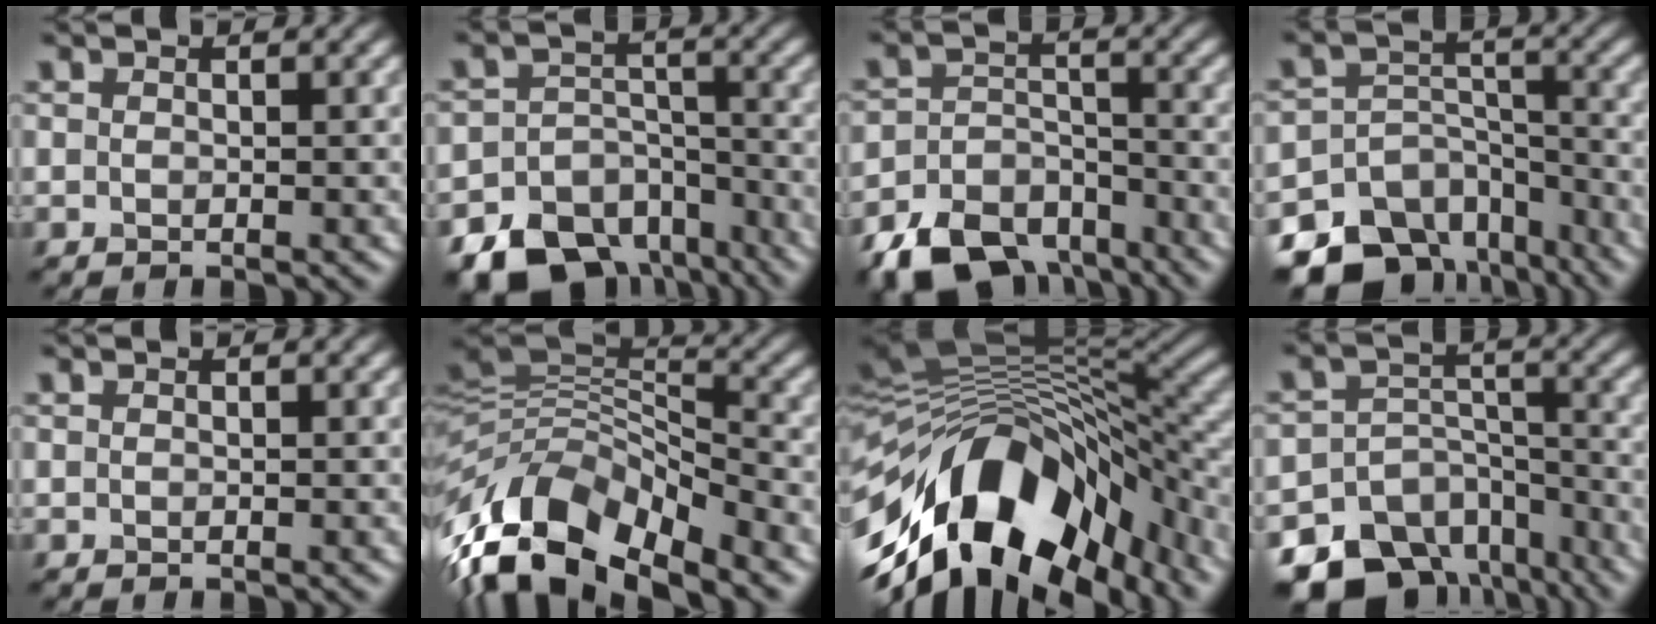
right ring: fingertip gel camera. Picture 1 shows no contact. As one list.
[{"total": 13.0, "force": [-9.6, 8.1, 3.4], "torque": [-0.063, -0.025, -0.136]}, {"total": 8.3, "force": [-6.4, 4.4, 3.1], "torque": [-0.051, -0.011, -0.115]}, {"total": 13.6, "force": [-10.3, 8.4, 3.1], "torque": [-0.061, -0.015, -0.140]}, {"total": 0.0}, {"total": 12.2, "force": [-6.8, 6.1, 8.1], "torque": [-0.163, 0.011, -0.129]}, {"total": 15.6, "force": [-5.9, 8.1, 12.0], "torque": [-0.205, 0.011, -0.104]}, {"total": 15.0, "force": [-11.1, 9.5, 3.6], "torque": [-0.073, -0.033, -0.147]}]